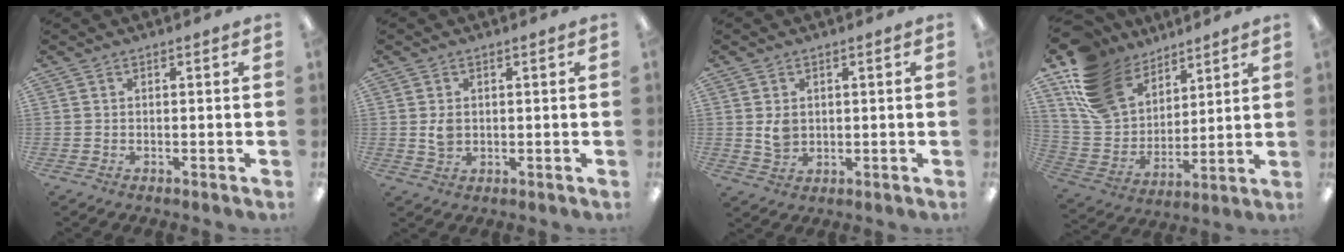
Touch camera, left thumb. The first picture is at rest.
{"total": 3.1, "force": [0.5, 2.4, 2.0], "torque": [-0.032, 0.001, 0.007]}
{"total": 4.0, "force": [1.0, 3.2, 2.2], "torque": [-0.029, -0.003, 0.017]}
{"total": 18.4, "force": [12.0, 11.8, 7.2], "torque": [-0.162, -0.065, 0.234]}